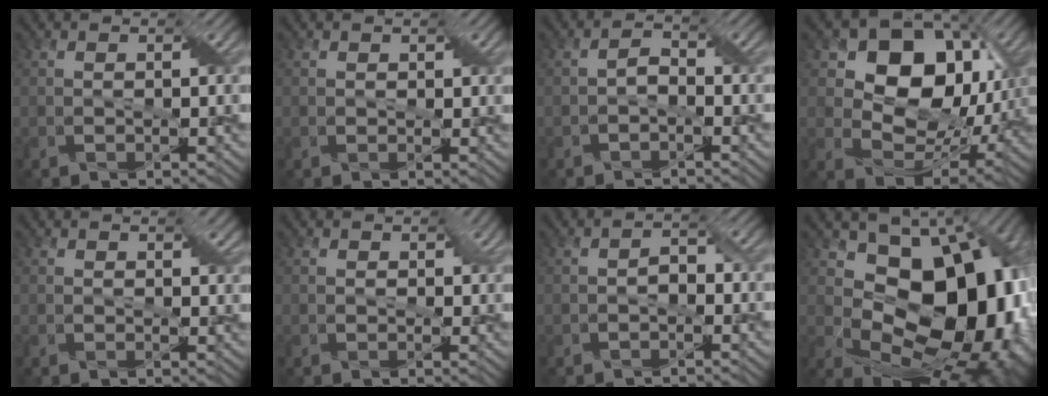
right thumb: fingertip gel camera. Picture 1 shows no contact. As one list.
[{"total": 0.8, "force": [0.5, 0.6, 0.1], "torque": [0.003, 0.004, 0.005]}, {"total": 1.5, "force": [-1.1, 0.6, 0.8], "torque": [-0.018, 0.010, -0.025]}, {"total": 15.4, "force": [5.0, 11.0, 9.5], "torque": [-0.170, 0.028, 0.098]}, {"total": 1.2, "force": [0.8, 0.7, 0.5], "torque": [-0.009, 0.000, 0.007]}, {"total": 2.2, "force": [0.8, 1.8, 1.1], "torque": [-0.010, 0.007, 0.003]}, {"total": 1.2, "force": [-0.7, 0.6, 0.8], "torque": [-0.012, 0.009, -0.014]}, {"total": 16.4, "force": [2.3, 10.9, 12.0], "torque": [-0.149, -0.023, 0.052]}]